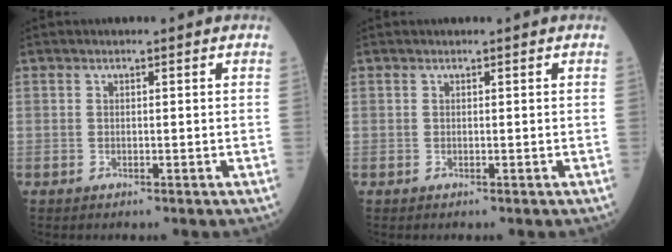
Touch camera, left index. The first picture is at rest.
{"total": 0.0}